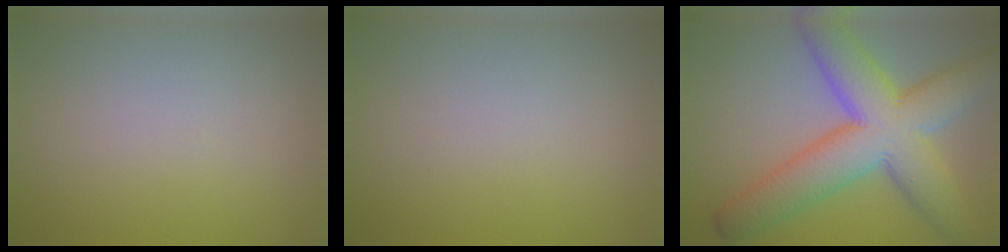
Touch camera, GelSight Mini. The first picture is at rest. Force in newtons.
{"total": 0.0}
{"total": 11.7, "press": 11.6, "slide": 0.3}